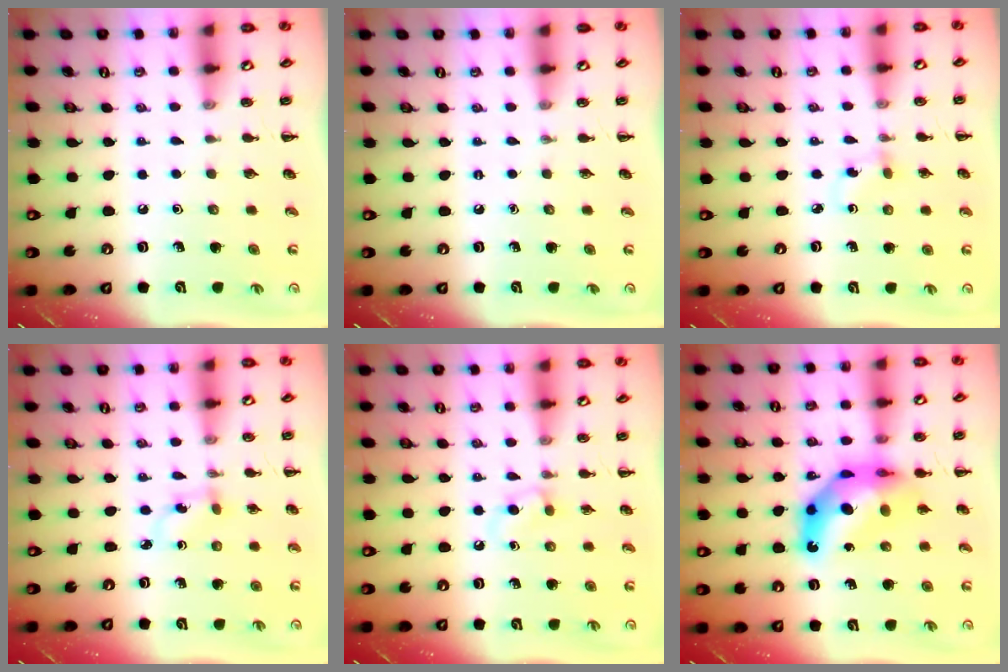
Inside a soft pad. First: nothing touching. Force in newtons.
{"total": 0.0}
{"total": 2.0, "press": 1.7, "slide": 1.0}
{"total": 2.2, "press": 2.0, "slide": 1.0}
{"total": 3.7, "press": 3.4, "slide": 1.4}
{"total": 12.6, "press": 11.9, "slide": 4.0}